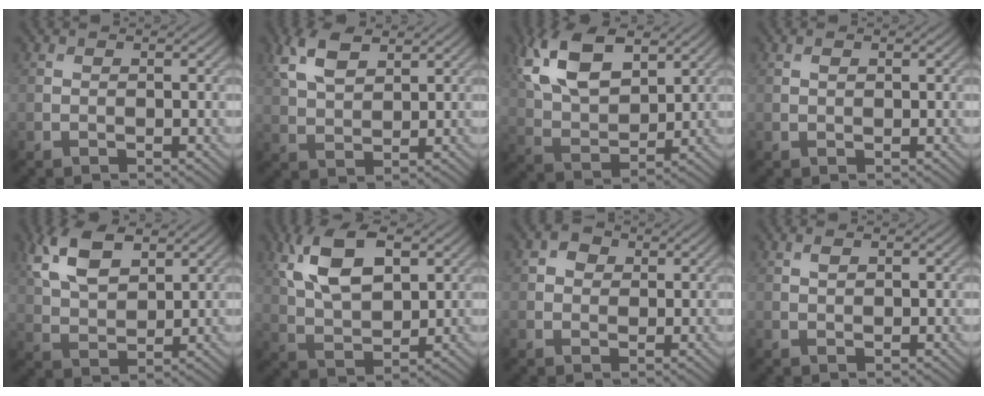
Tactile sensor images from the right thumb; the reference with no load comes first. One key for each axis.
{"total": 6.0, "fx": 3.2, "fy": 2.9, "fz": 4.1, "tx": -0.100, "ty": 0.006, "tz": 0.067}
{"total": 12.4, "fx": 5.7, "fy": 6.6, "fz": 8.9, "tx": -0.205, "ty": 0.012, "tz": 0.111}
{"total": 0.9, "fx": 0.4, "fy": 0.4, "fz": 0.7, "tx": -0.016, "ty": 0.001, "tz": 0.007}
{"total": 8.8, "fx": 4.3, "fy": 4.6, "fz": 6.2, "tx": -0.148, "ty": 0.008, "tz": 0.085}
{"total": 10.5, "fx": 4.1, "fy": 5.2, "fz": 8.1, "tx": -0.177, "ty": 0.009, "tz": 0.079}
{"total": 2.5, "fx": 0.8, "fy": 2.0, "fz": 1.2, "tx": -0.025, "ty": 0.003, "tz": 0.010}
{"total": 1.3, "fx": 0.6, "fy": 0.5, "fz": 1.0, "tx": -0.025, "ty": 0.001, "tz": 0.013}